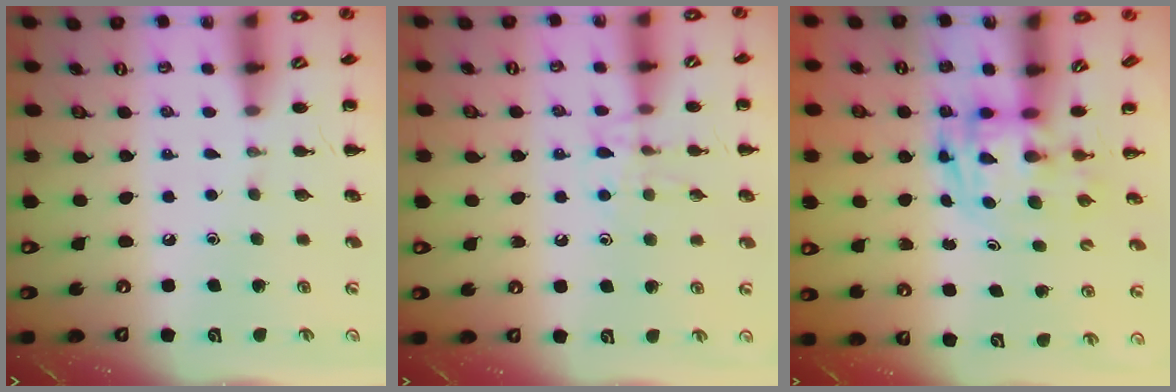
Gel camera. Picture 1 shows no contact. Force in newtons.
{"total": 8.9, "press": 8.8, "slide": 1.1}
{"total": 2.8, "press": 2.8, "slide": 0.5}